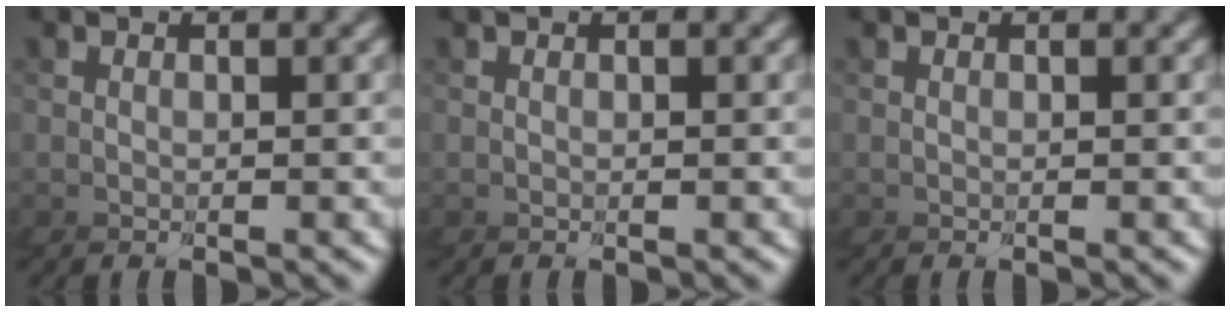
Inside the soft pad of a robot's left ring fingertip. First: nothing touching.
{"total": 0.0}
{"total": 0.0}